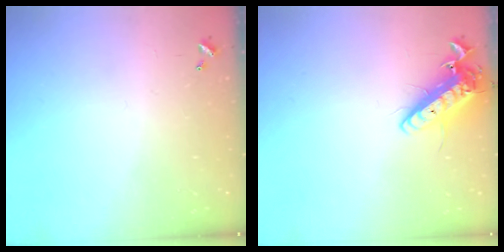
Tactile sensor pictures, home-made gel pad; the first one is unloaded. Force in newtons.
{"total": 14.0, "press": 13.7, "slide": 2.8}